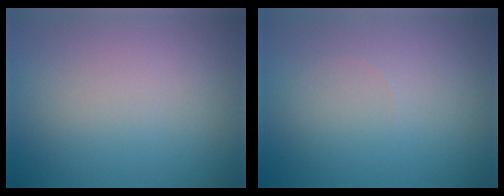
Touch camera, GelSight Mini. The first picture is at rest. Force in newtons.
{"total": 0.0}